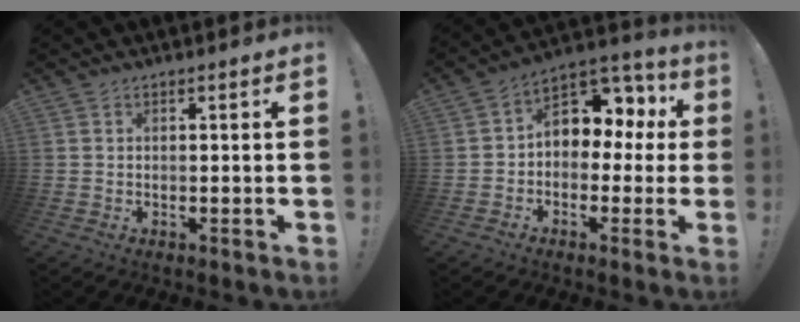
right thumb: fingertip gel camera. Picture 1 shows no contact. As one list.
[{"total": 9.8, "force": [2.7, 7.7, 5.3], "torque": [-0.077, -0.018, 0.056]}]